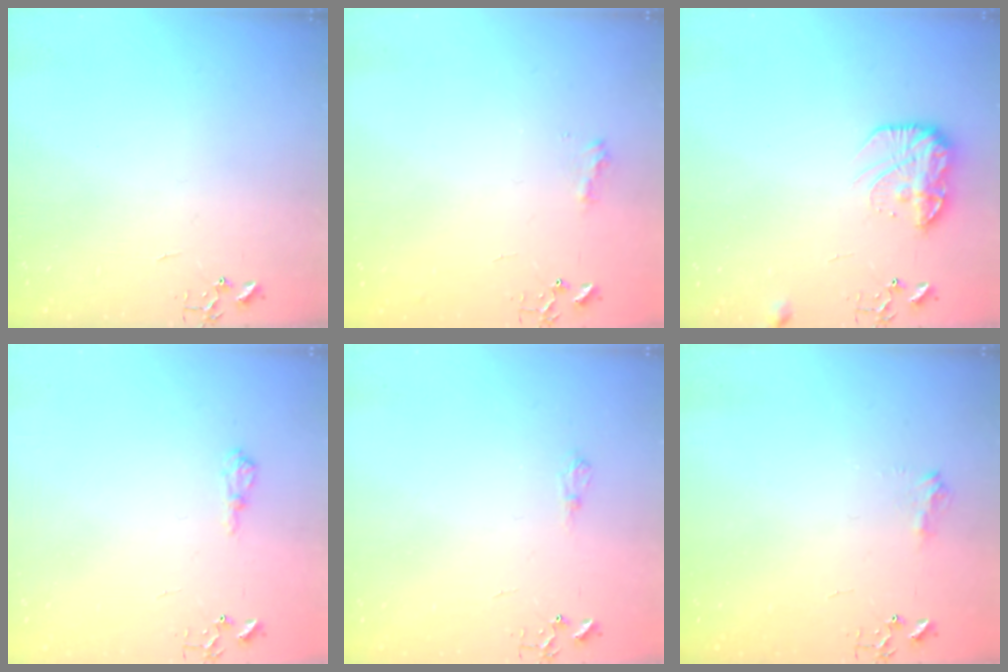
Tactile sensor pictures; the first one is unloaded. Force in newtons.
{"total": 7.8, "press": 7.8, "slide": 0.3}
{"total": 12.8, "press": 12.8, "slide": 0.7}
{"total": 7.1, "press": 7.1, "slide": 0.9}
{"total": 5.8, "press": 5.8, "slide": 0.7}
{"total": 8.4, "press": 8.4, "slide": 0.8}